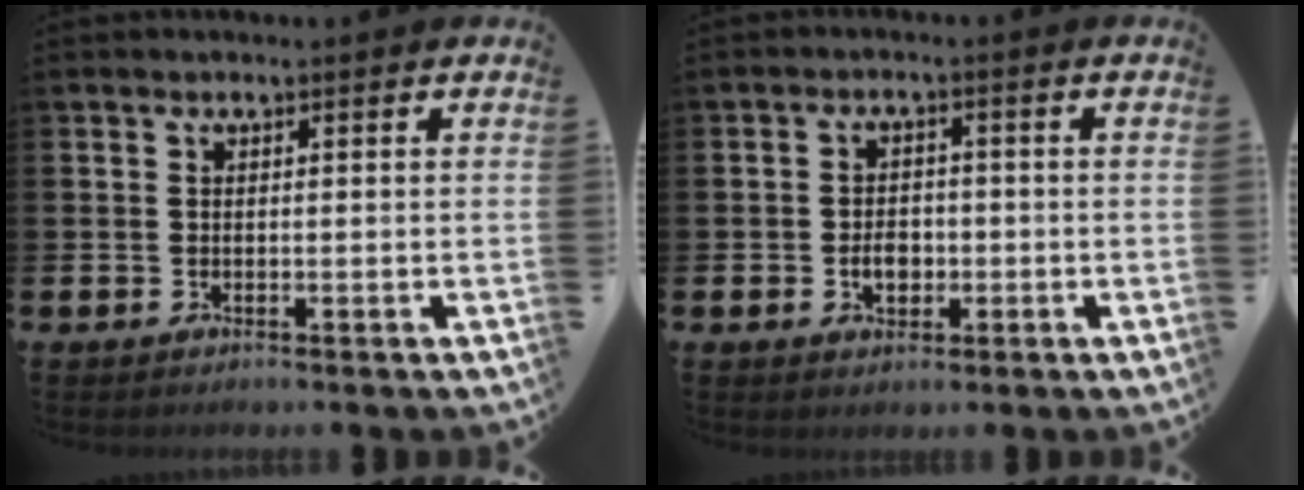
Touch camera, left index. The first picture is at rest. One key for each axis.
{"total": 2.9, "fx": -0.6, "fy": 2.0, "fz": 2.0, "tx": -0.015, "ty": -0.007, "tz": -0.018}